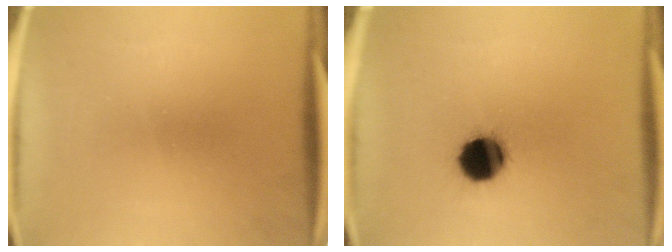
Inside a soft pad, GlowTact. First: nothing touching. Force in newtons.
{"total": 11.2}